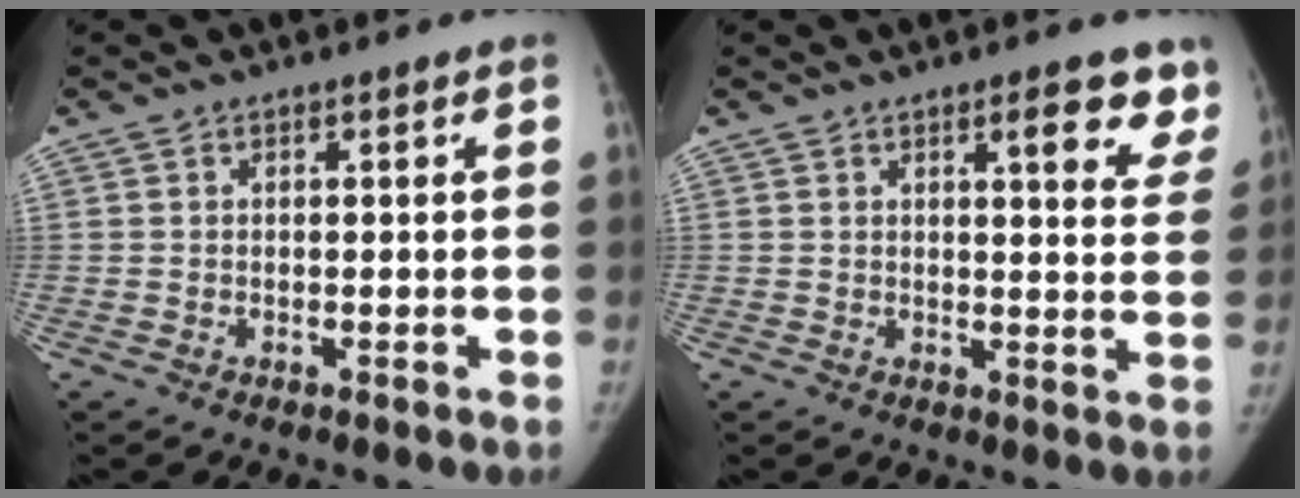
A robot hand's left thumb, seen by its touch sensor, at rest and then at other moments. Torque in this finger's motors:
{"motor_torque": [-0.22, 0.25, 0.60, -0.39, 0.00]}